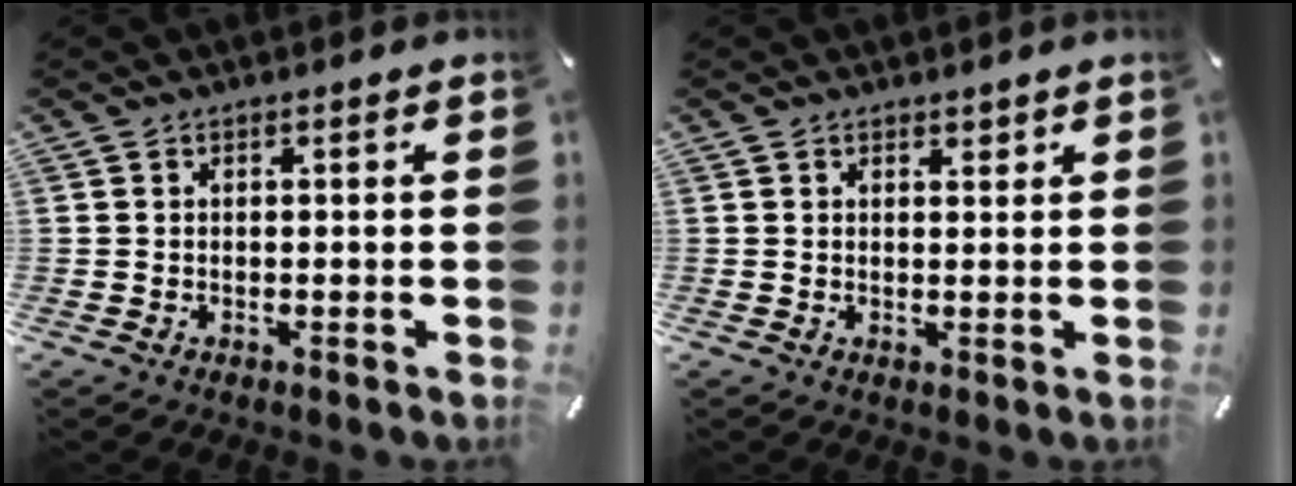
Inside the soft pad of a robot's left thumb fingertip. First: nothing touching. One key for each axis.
{"total": 1.4, "fx": 1.1, "fy": 0.9, "fz": 0.2, "tx": 0.004, "ty": -0.003, "tz": 0.018}